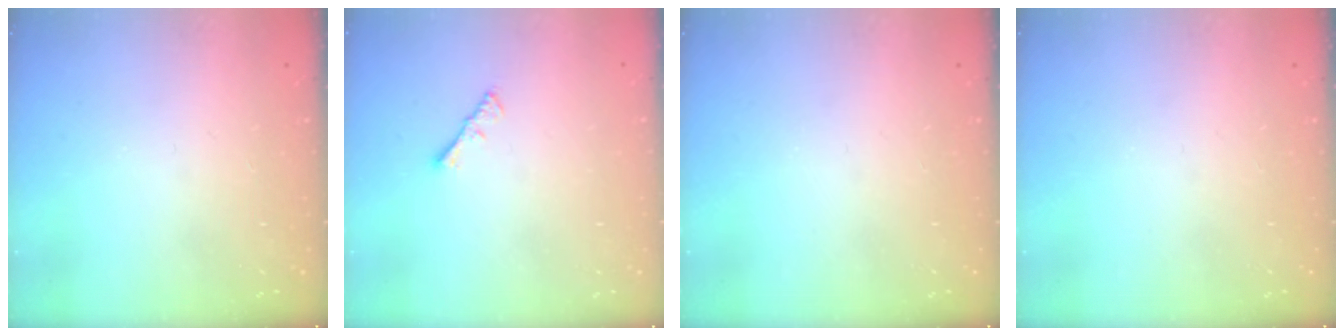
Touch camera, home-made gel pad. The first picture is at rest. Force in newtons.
{"total": 1.3, "press": 1.2, "slide": 0.4}
{"total": 0.0}
{"total": 0.0}